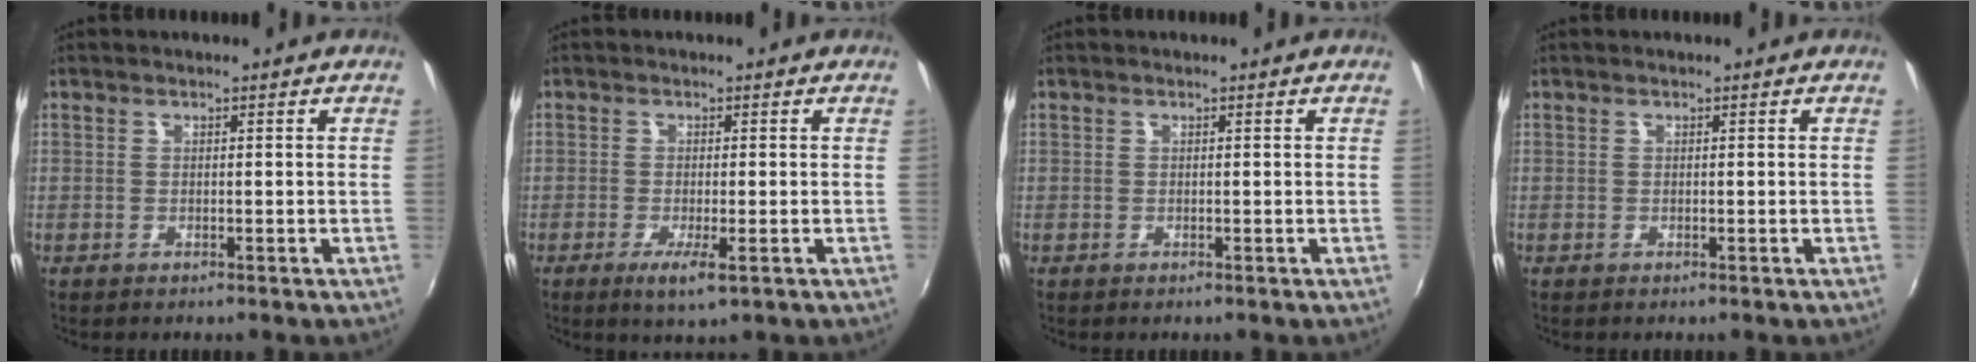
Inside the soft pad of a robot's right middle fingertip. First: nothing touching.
{"total": 3.7, "force": [-1.4, 0.2, 3.4], "torque": [-0.071, -0.014, -0.027]}
{"total": 0.0}
{"total": 0.0}